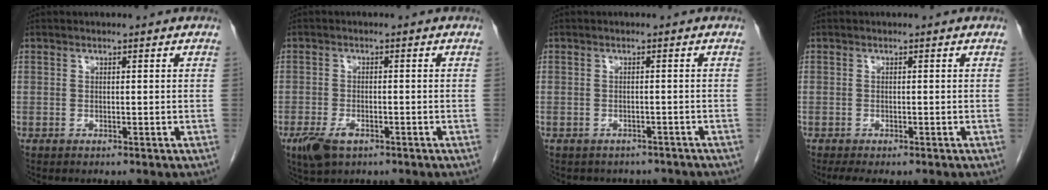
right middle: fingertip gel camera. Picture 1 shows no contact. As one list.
[{"total": 4.4, "force": [-2.5, 1.9, 3.1], "torque": [-0.063, -0.006, -0.040]}, {"total": 5.8, "force": [-5.2, 2.6, 0.7], "torque": [-0.010, 0.007, -0.054]}, {"total": 3.0, "force": [-2.3, 0.9, 1.6], "torque": [-0.029, -0.009, -0.032]}]